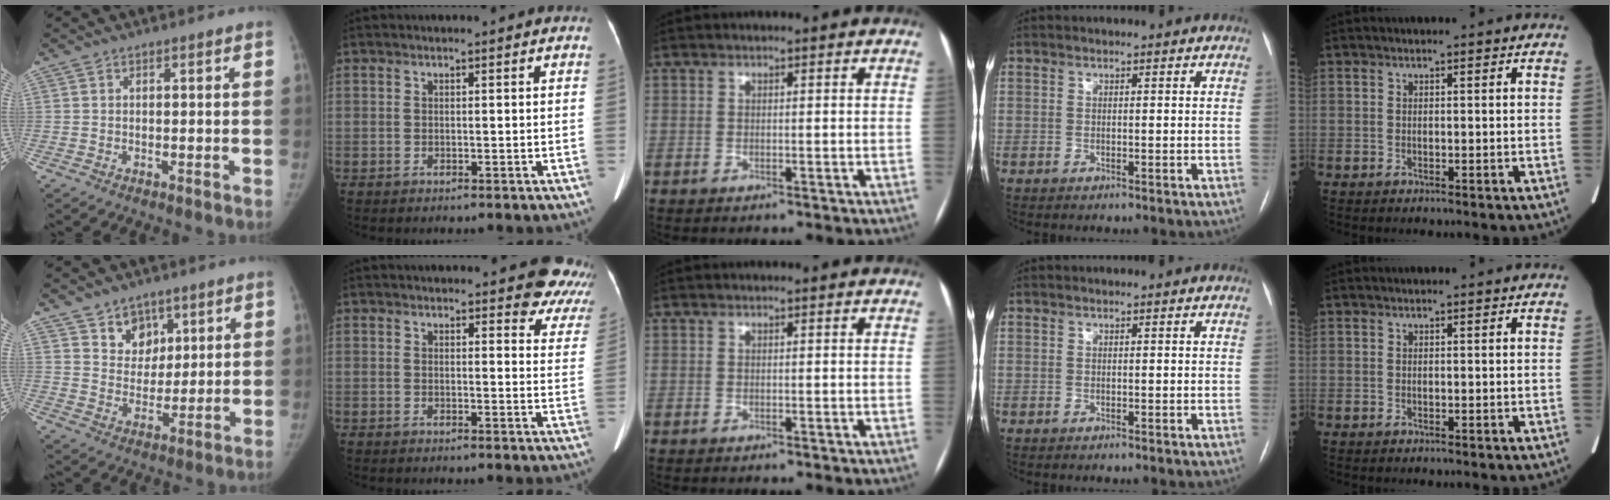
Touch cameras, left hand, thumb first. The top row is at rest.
{"thumb": {"total": 7.1, "force": [4.2, 5.4, 1.8], "torque": [0.009, -0.028, 0.078]}, "index": {"total": 10.4, "force": [9.5, 3.2, 3.1], "torque": [0.014, -0.026, 0.072]}}